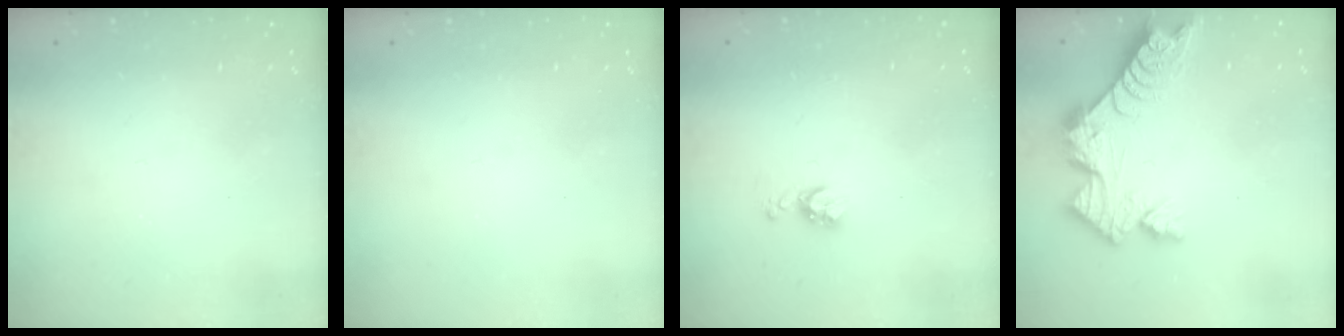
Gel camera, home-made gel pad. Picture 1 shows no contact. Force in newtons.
{"total": 0.0}
{"total": 5.2, "press": 5.1, "slide": 0.6}
{"total": 11.3, "press": 11.3, "slide": 0.8}